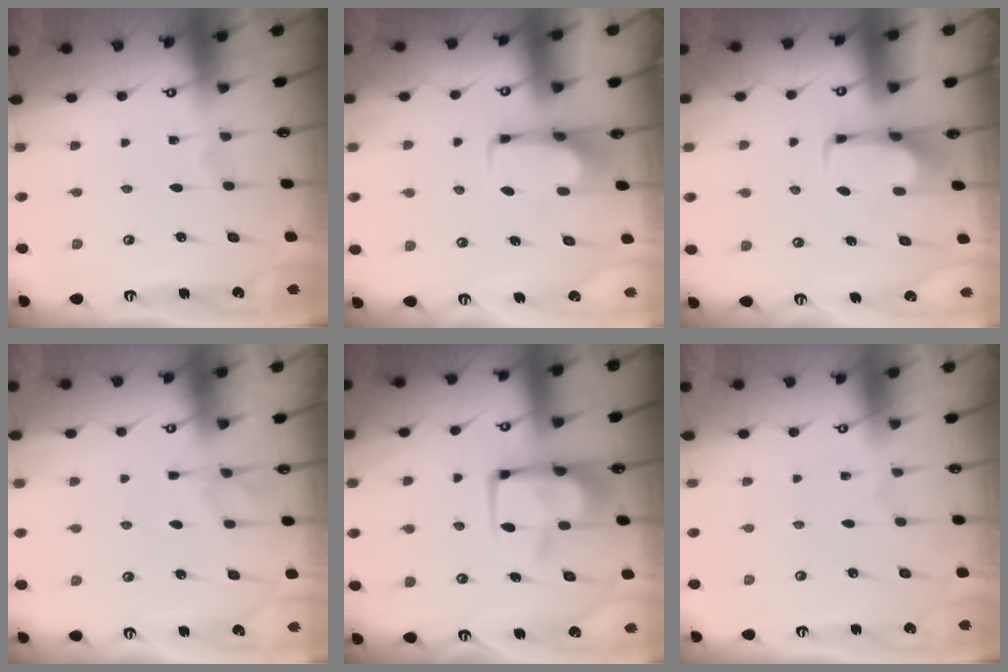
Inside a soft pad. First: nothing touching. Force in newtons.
{"total": 1.6, "press": 1.5, "slide": 0.4}
{"total": 1.6, "press": 1.5, "slide": 0.4}
{"total": 5.8, "press": 5.7, "slide": 1.3}
{"total": 9.7, "press": 9.6, "slide": 1.1}
{"total": 1.5, "press": 1.4, "slide": 0.6}